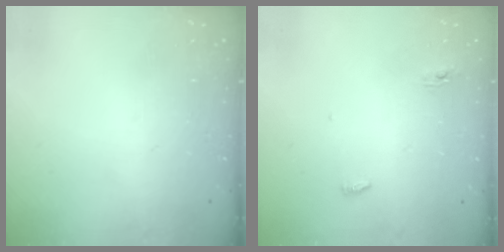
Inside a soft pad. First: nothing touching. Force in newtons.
{"total": 3.6, "press": 3.5, "slide": 0.9}